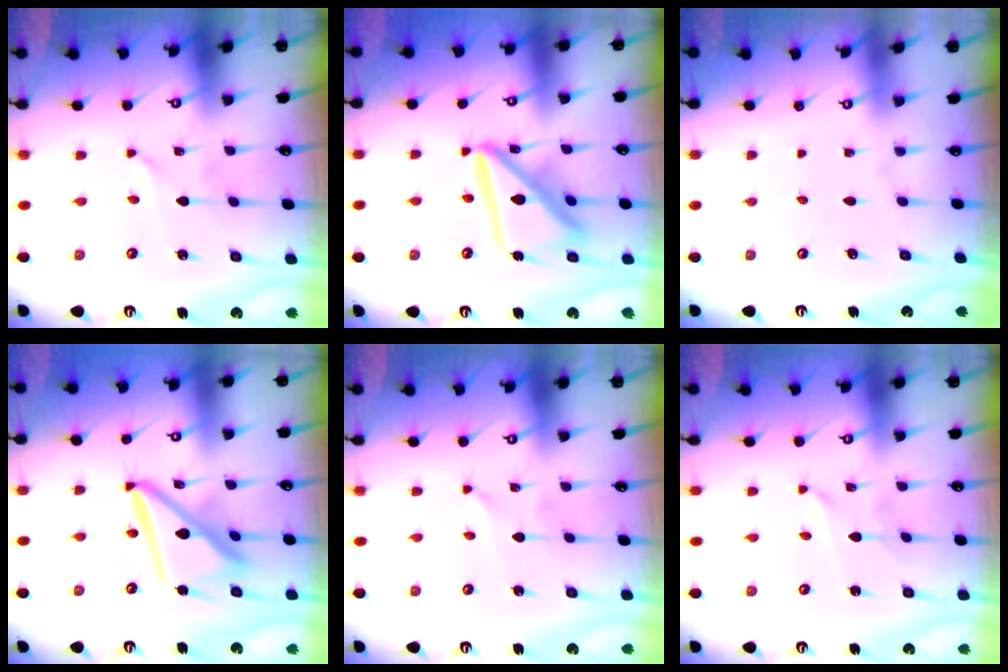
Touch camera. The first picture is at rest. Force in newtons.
{"total": 16.1, "press": 16.0, "slide": 1.8}
{"total": 0.0}
{"total": 14.2, "press": 14.1, "slide": 1.5}
{"total": 0.0}
{"total": 0.0}